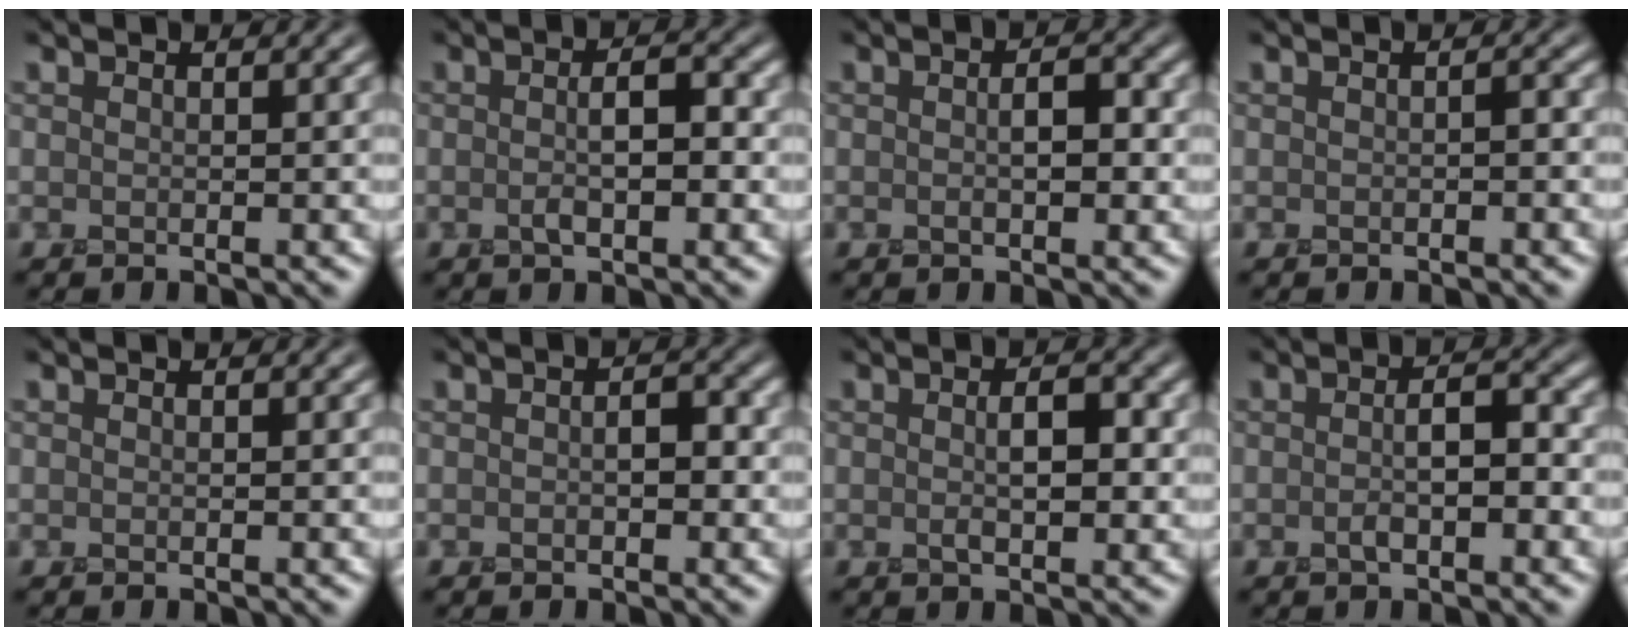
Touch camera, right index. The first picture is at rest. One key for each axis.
{"total": 2.6, "fx": -0.3, "fy": 0.8, "fz": 2.5, "tx": -0.047, "ty": 0.003, "tz": -0.005}
{"total": 2.3, "fx": 0.0, "fy": 1.0, "fz": 2.0, "tx": -0.037, "ty": 0.003, "tz": -0.001}
{"total": 0.7, "fx": -0.3, "fy": 0.0, "fz": 0.6, "tx": -0.014, "ty": 0.004, "tz": -0.005}
{"total": 0.0}
{"total": 1.8, "fx": -0.2, "fy": 0.9, "fz": 1.5, "tx": -0.027, "ty": 0.004, "tz": -0.004}
{"total": 2.7, "fx": 0.2, "fy": 1.1, "fz": 2.5, "tx": -0.045, "ty": 0.002, "tz": 0.003}
{"total": 2.6, "fx": -0.6, "fy": 0.9, "fz": 2.4, "tx": -0.047, "ty": 0.004, "tz": -0.012}